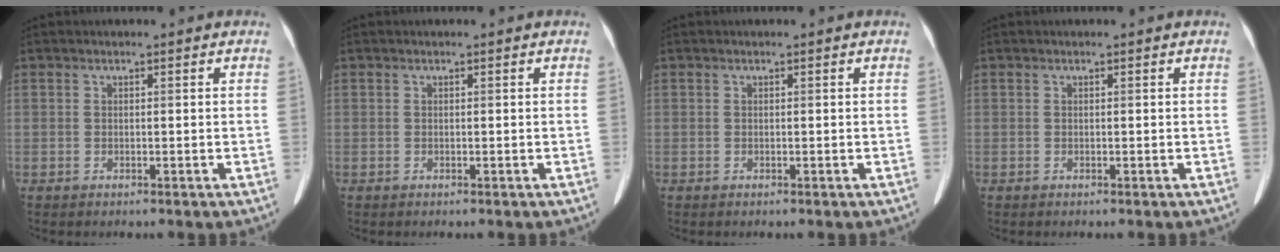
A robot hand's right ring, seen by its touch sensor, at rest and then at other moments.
{"total": 0.0}
{"total": 0.0}
{"total": 0.0}